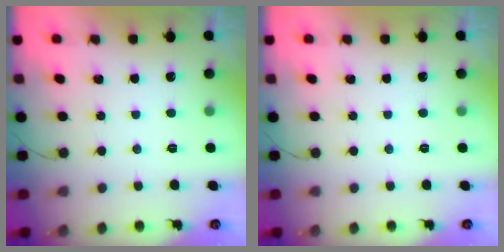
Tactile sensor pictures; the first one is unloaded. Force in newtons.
{"total": 0.0}